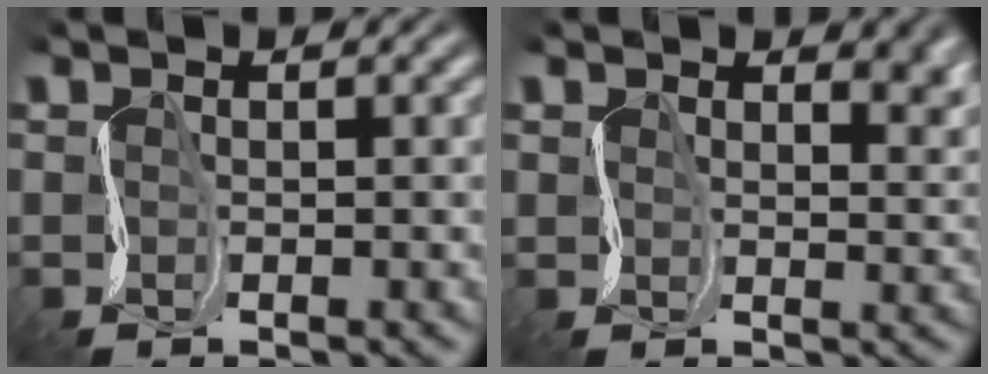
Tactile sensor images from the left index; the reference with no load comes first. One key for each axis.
{"total": 2.7, "fx": 1.9, "fy": 1.6, "fz": 1.0, "tx": -0.018, "ty": -0.004, "tz": 0.036}